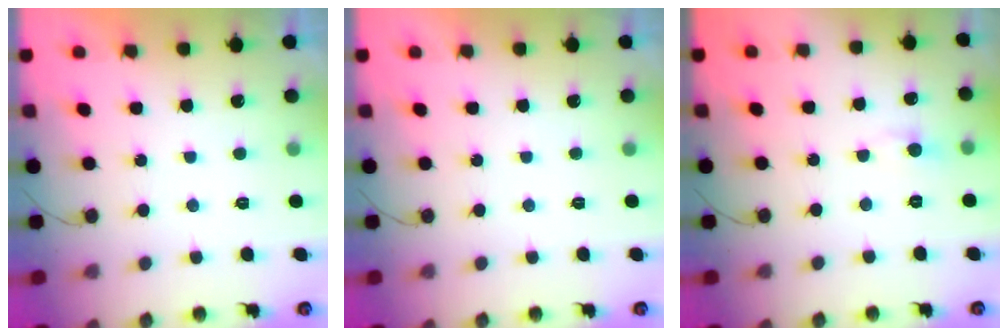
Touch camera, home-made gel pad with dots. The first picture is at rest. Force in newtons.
{"total": 0.0}
{"total": 4.0, "press": 4.0, "slide": 0.5}